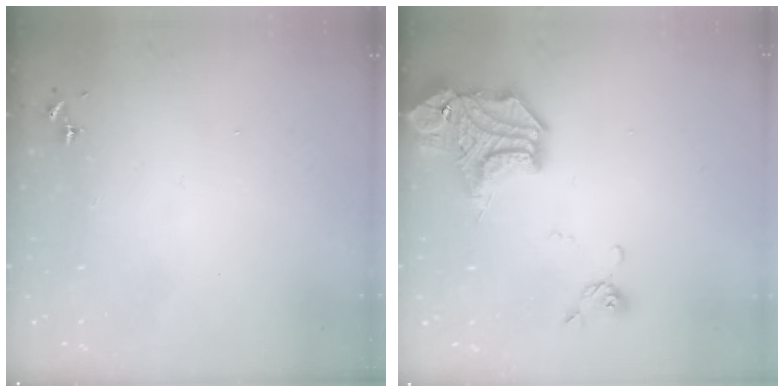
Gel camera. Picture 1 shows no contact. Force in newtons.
{"total": 18.9, "press": 18.7, "slide": 2.7}